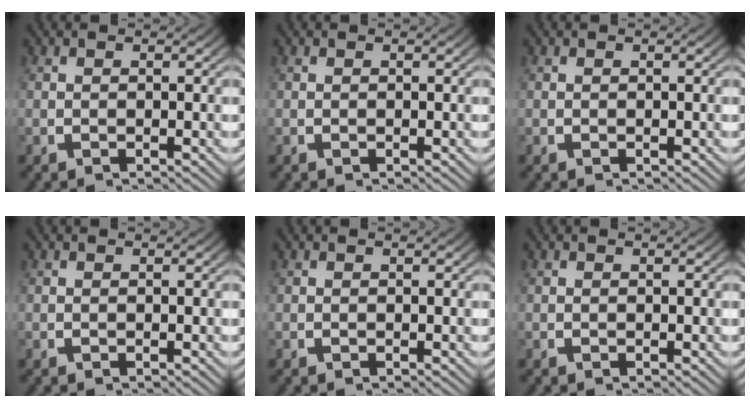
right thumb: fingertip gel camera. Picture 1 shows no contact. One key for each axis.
{"total": 0.0}
{"total": 0.0}
{"total": 0.0}
{"total": 0.0}
{"total": 0.0}